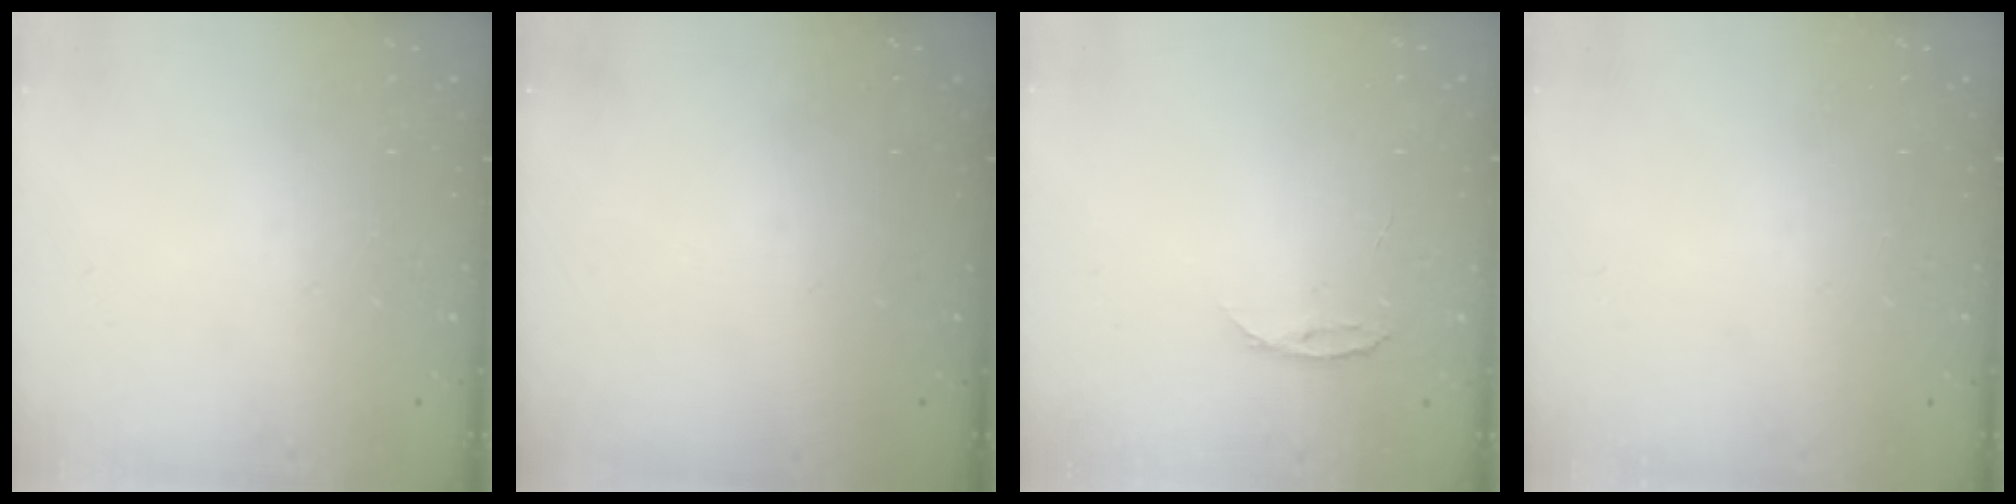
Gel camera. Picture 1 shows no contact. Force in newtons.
{"total": 0.0}
{"total": 4.0, "press": 4.0, "slide": 0.4}
{"total": 0.0}